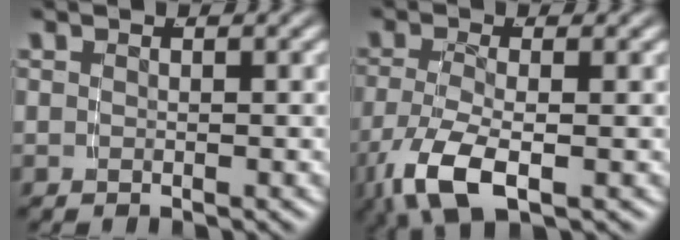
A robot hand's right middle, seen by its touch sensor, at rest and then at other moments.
{"total": 5.4, "force": [-2.6, 2.2, 4.2], "torque": [-0.102, -0.027, -0.029]}